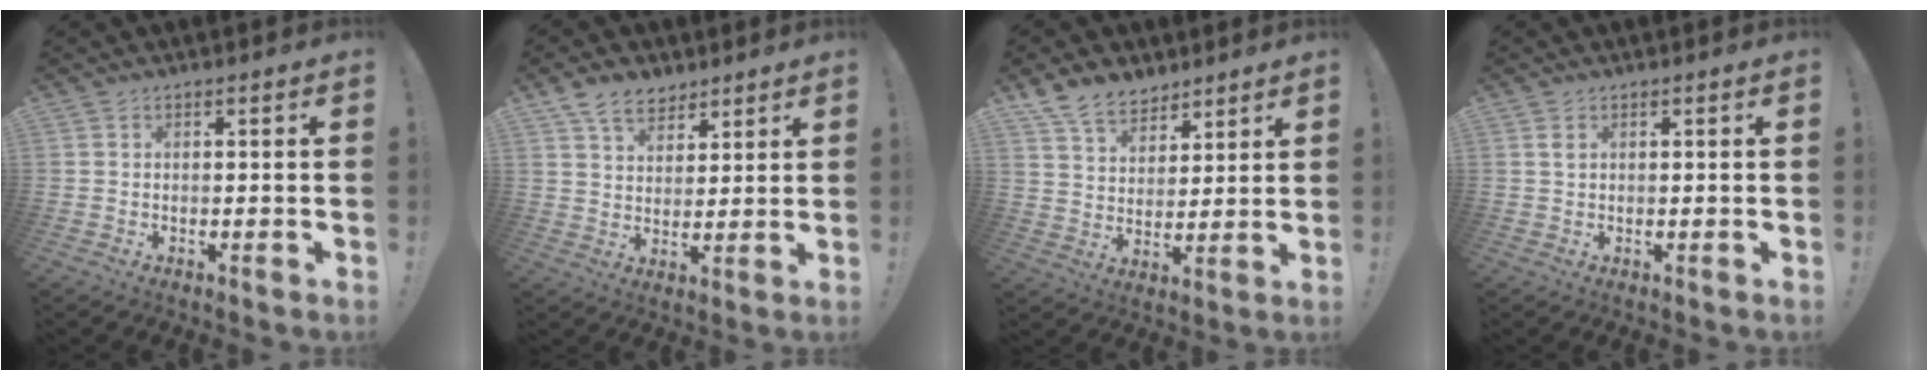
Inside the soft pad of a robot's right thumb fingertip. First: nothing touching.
{"total": 8.6, "force": [6.0, 5.3, 3.1], "torque": [-0.058, -0.029, 0.119]}
{"total": 10.3, "force": [8.1, 5.7, 2.8], "torque": [-0.056, -0.057, 0.160]}
{"total": 0.0}